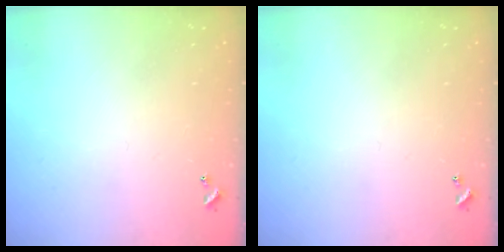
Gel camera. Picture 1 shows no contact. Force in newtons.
{"total": 0.0}